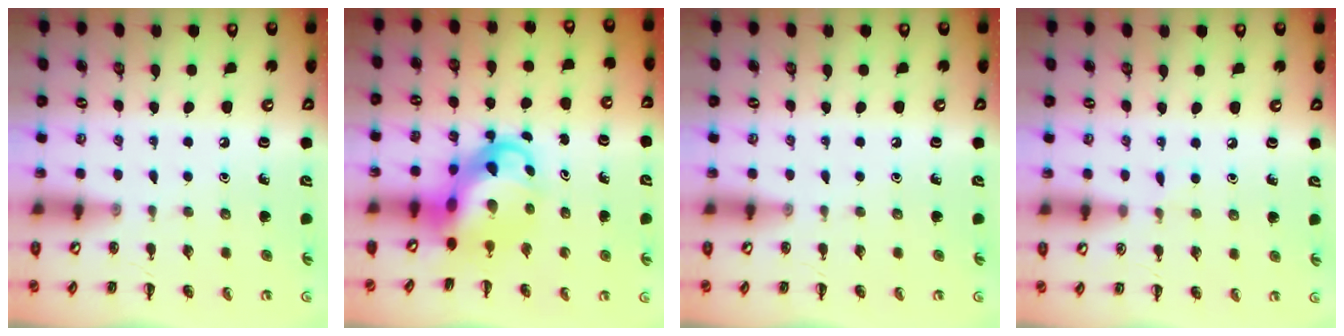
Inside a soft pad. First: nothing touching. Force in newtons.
{"total": 6.6, "press": 6.3, "slide": 2.2}
{"total": 0.0}
{"total": 4.1, "press": 3.9, "slide": 1.3}